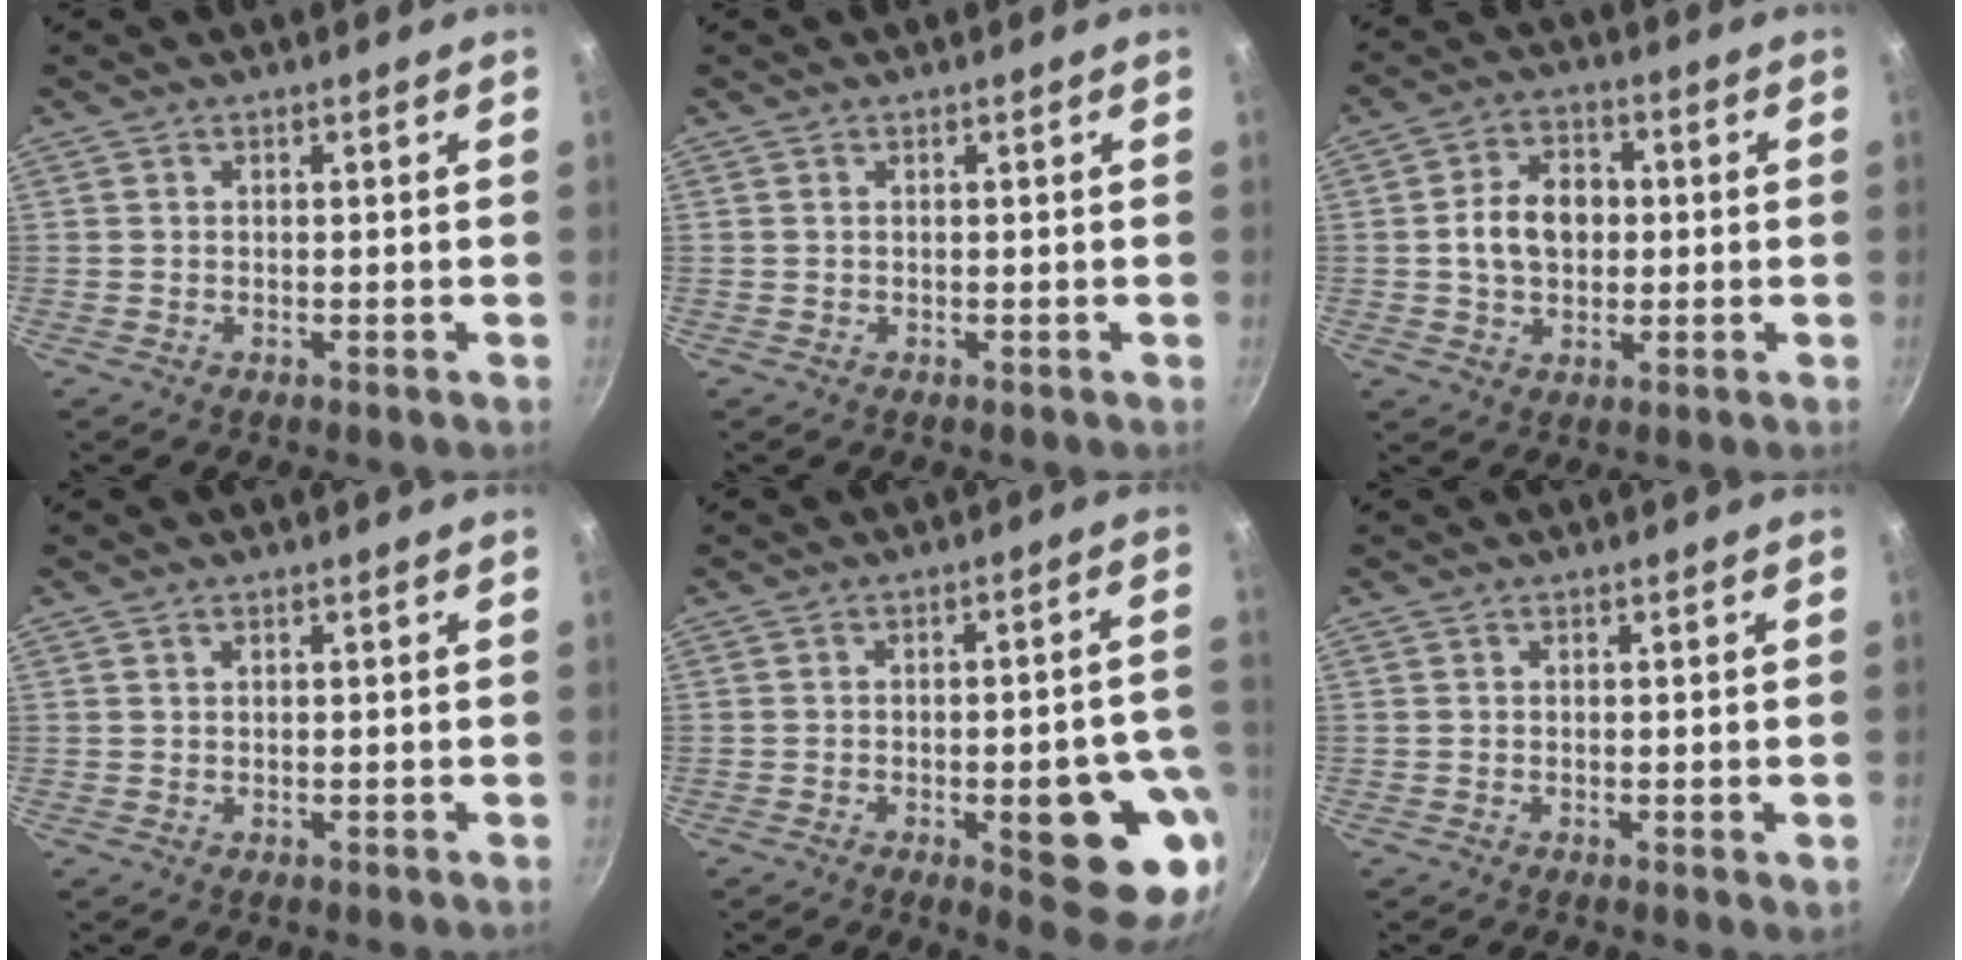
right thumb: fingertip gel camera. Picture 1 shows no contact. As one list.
[{"total": 0.0}, {"total": 9.1, "force": [0.3, 6.7, 6.1], "torque": [-0.081, 0.014, -0.001]}, {"total": 0.6, "force": [0.4, 0.3, 0.3], "torque": [-0.003, 0.001, 0.008]}, {"total": 15.7, "force": [-4.8, 5.3, 14.0], "torque": [-0.128, 0.018, -0.057]}, {"total": 1.1, "force": [-0.2, 0.2, 1.1], "torque": [-0.016, -0.004, -0.004]}]